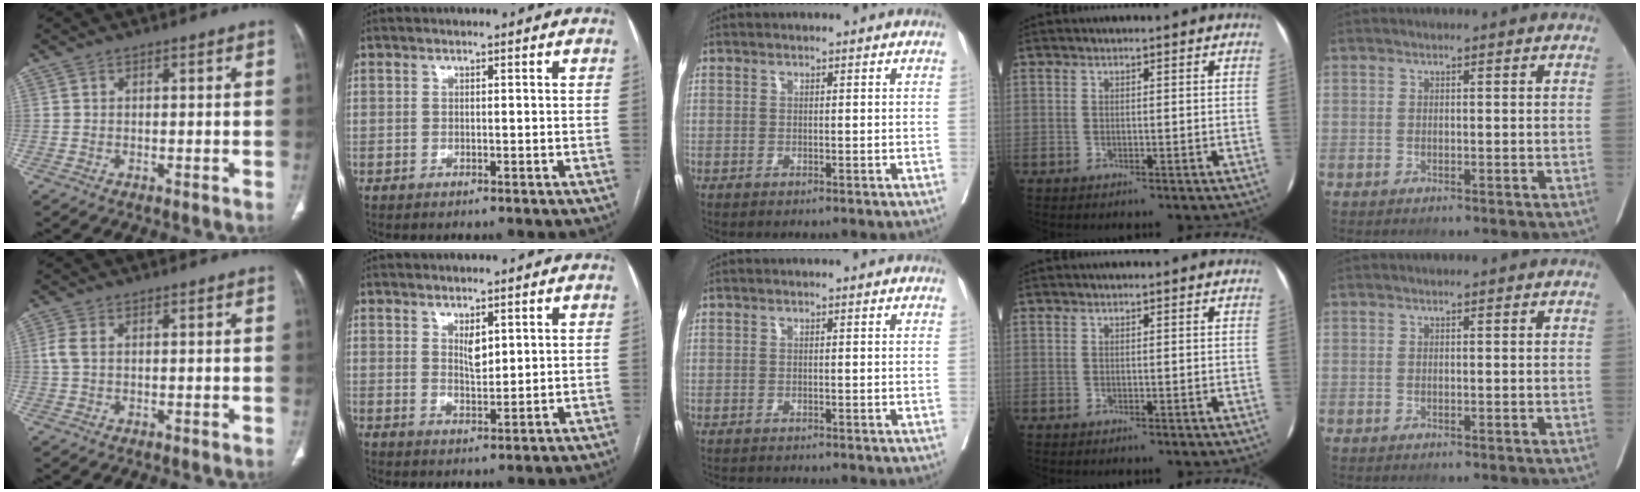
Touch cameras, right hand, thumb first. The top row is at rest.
{"thumb": {"total": 2.4, "force": [0.3, 1.5, 1.9], "torque": [-0.058, 0.006, 0.003]}, "index": {"total": 2.7, "force": [1.2, 1.1, 2.1], "torque": [-0.038, -0.004, 0.027]}, "middle": {"total": 2.5, "force": [-2.5, 0.4, 0.5], "torque": [-0.006, -0.006, -0.037]}}